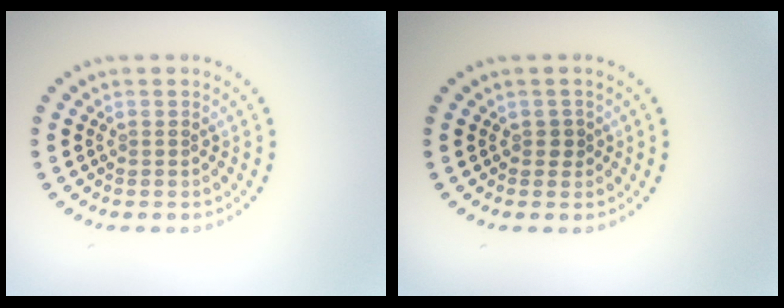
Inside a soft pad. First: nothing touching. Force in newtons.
{"total": 0.9, "press": 0.8, "slide": 0.5}